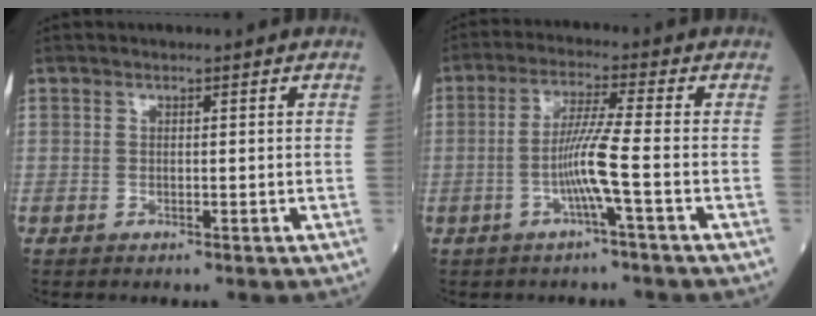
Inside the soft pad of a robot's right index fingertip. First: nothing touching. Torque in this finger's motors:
{"motor_torque": [-0.02, -0.06, 0.14, 0.10]}